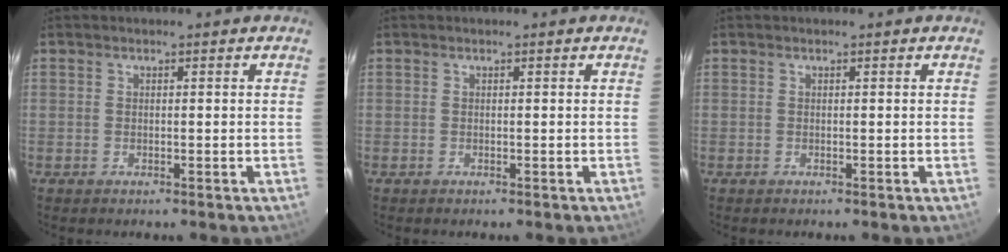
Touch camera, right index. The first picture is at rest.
{"total": 0.0}
{"total": 0.0}